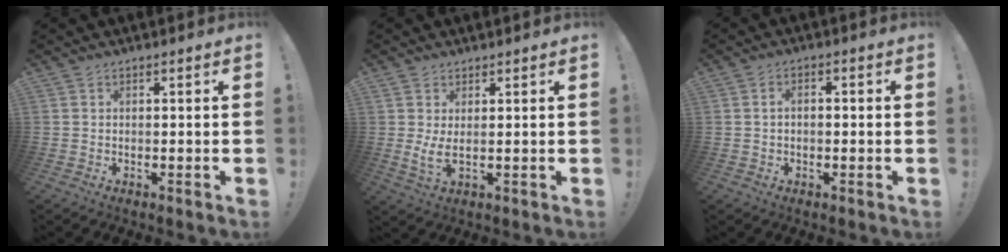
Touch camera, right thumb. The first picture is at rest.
{"total": 4.2, "force": [1.2, 1.4, 3.8], "torque": [-0.054, -0.018, 0.021]}
{"total": 2.3, "force": [-0.8, 1.4, 1.6], "torque": [-0.035, 0.011, -0.013]}